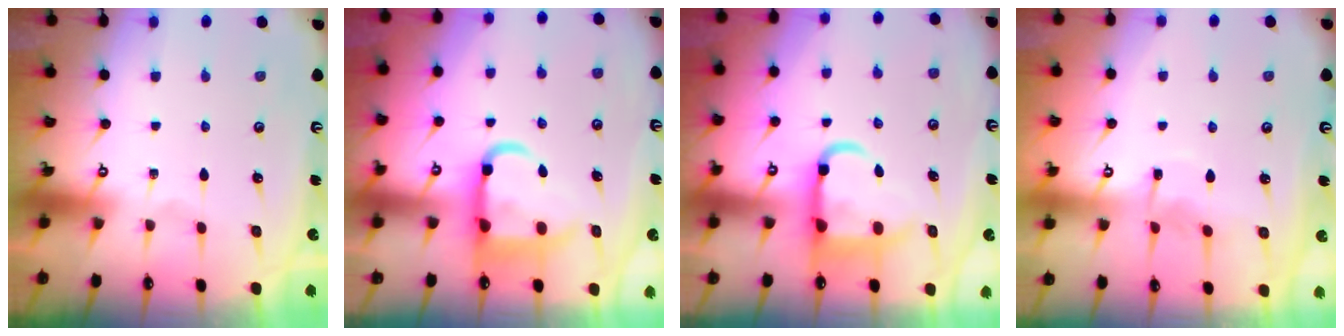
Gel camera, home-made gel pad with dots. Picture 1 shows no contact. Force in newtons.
{"total": 12.0, "press": 11.9, "slide": 1.6}
{"total": 10.7, "press": 10.6, "slide": 1.6}
{"total": 4.7, "press": 4.7, "slide": 0.3}